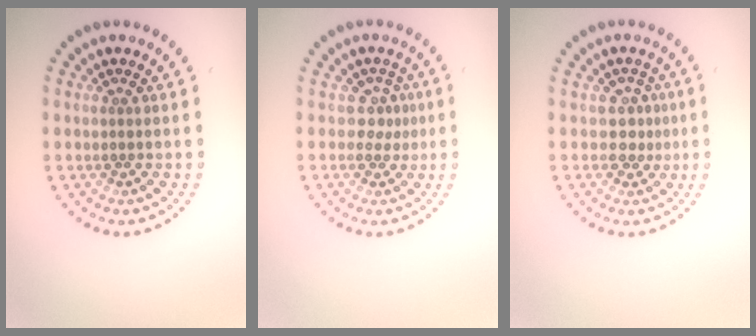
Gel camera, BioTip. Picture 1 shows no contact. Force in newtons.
{"total": 1.8, "press": 1.3, "slide": 1.3}
{"total": 2.1, "press": 1.5, "slide": 1.4}